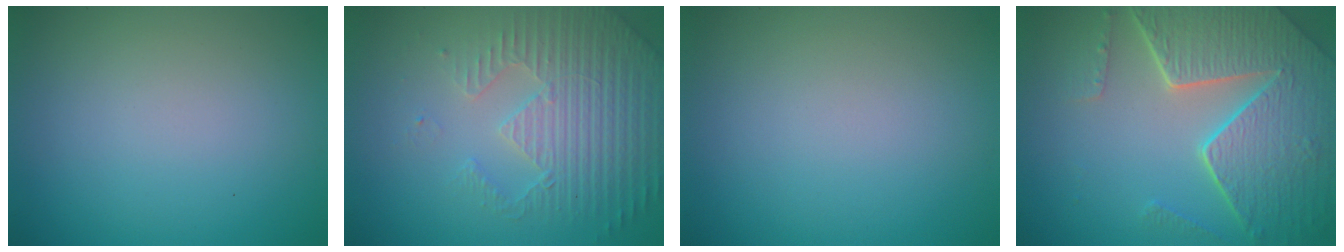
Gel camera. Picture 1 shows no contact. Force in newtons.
{"total": 4.8, "press": 3.9, "slide": 2.8}
{"total": 0.0}
{"total": 8.1, "press": 5.8, "slide": 5.6}